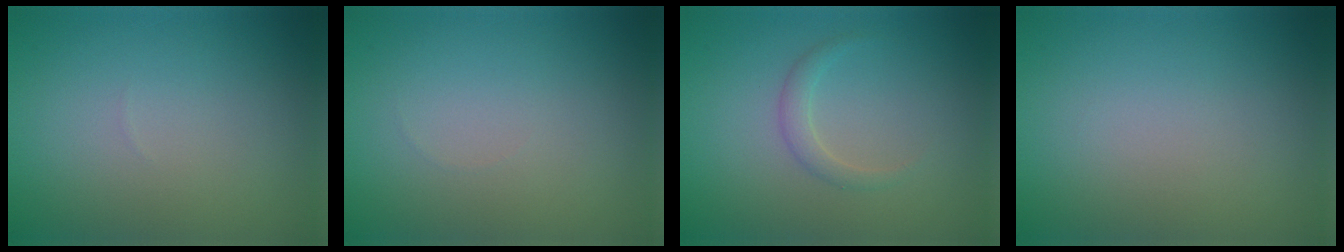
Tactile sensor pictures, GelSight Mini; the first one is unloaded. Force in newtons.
{"total": 0.0}
{"total": 1.2, "press": 1.2, "slide": 0.0}
{"total": 0.0}